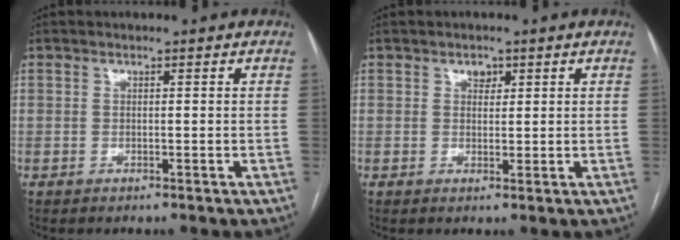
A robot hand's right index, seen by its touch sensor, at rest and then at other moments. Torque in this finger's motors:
{"motor_torque": [0.18, -0.05, 0.13, -0.01]}